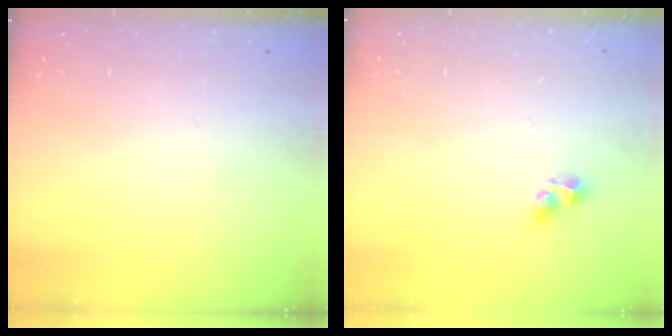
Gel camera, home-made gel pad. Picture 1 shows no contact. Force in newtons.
{"total": 5.0, "press": 5.0, "slide": 0.4}